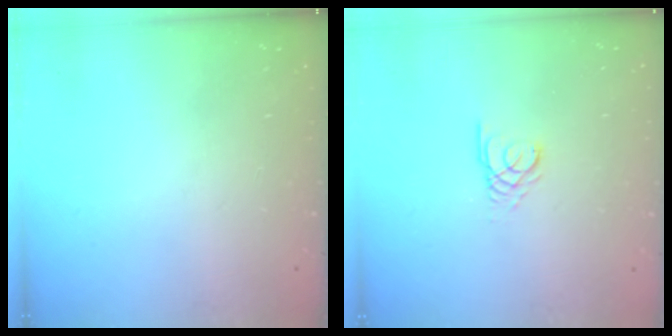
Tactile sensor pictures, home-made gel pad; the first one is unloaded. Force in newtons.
{"total": 2.7, "press": 2.7, "slide": 0.3}